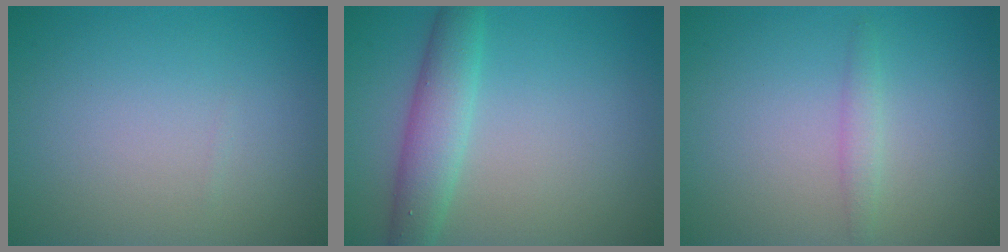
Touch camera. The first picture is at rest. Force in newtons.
{"total": 3.9, "press": 3.9, "slide": 0.1}
{"total": 1.3, "press": 1.3, "slide": 0.0}